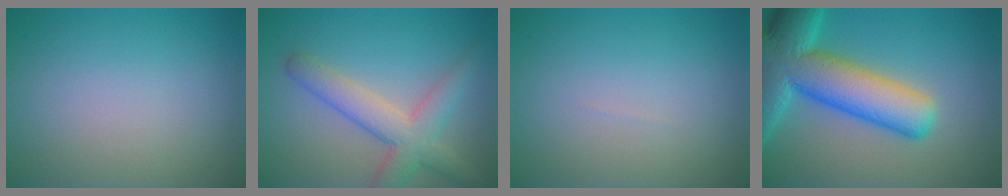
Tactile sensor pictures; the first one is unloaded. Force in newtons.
{"total": 5.1, "press": 5.0, "slide": 0.3}
{"total": 0.0}
{"total": 11.9, "press": 11.9, "slide": 0.7}